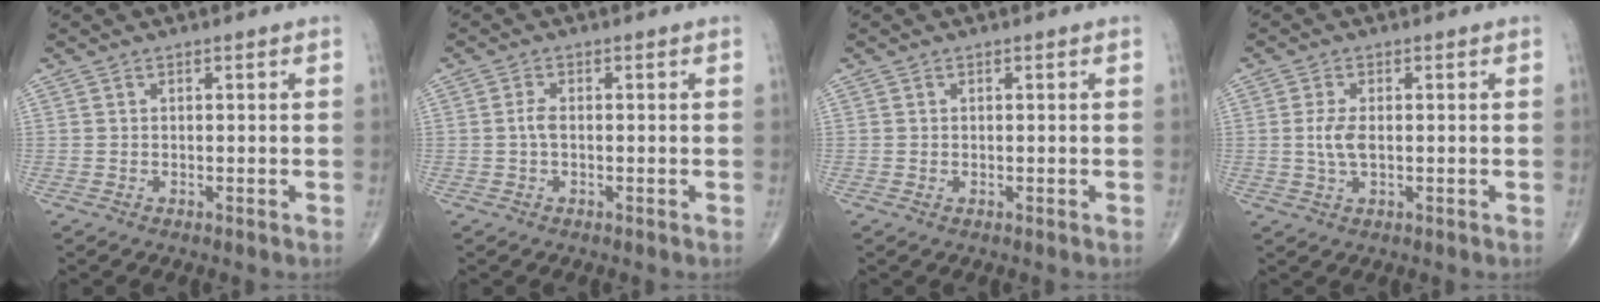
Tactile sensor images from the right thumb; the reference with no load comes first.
{"total": 1.7, "force": [-0.2, 0.7, 1.5], "torque": [-0.032, 0.001, -0.005]}
{"total": 0.0}
{"total": 3.8, "force": [0.1, 1.8, 3.4], "torque": [-0.077, -0.001, 0.003]}